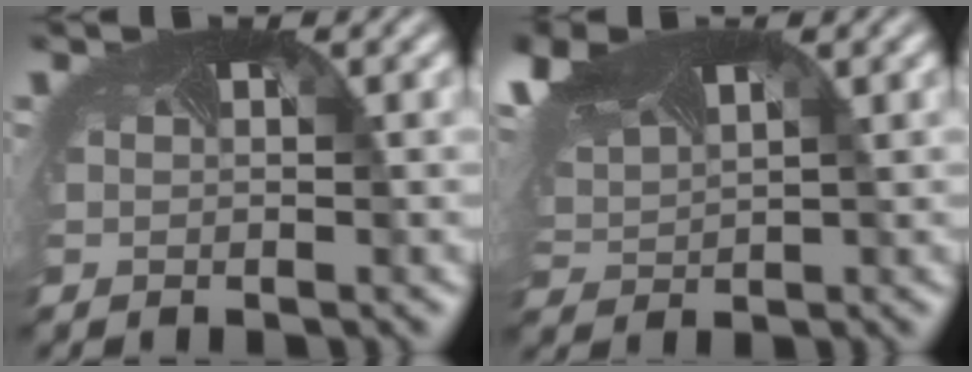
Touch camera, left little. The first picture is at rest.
{"total": 6.5, "force": [4.0, 3.2, 4.0], "torque": [-0.110, 0.016, 0.074]}